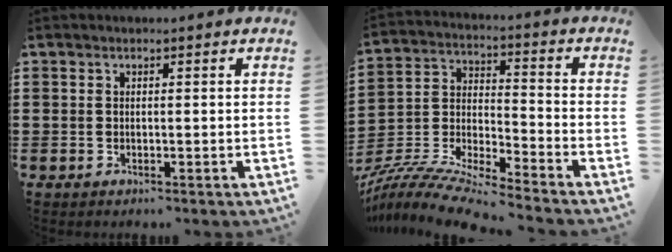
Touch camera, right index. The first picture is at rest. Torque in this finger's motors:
{"motor_torque": [0.85, 1.29, 0.02, 0.03]}